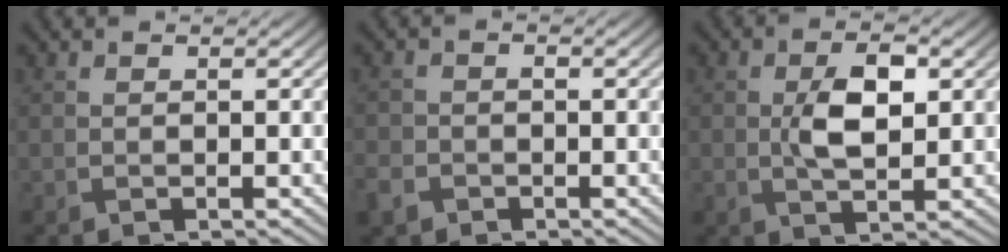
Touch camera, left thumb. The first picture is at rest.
{"total": 2.8, "force": [-1.7, 2.0, 0.9], "torque": [-0.029, -0.006, -0.041]}
{"total": 5.4, "force": [0.5, 2.6, 4.6], "torque": [-0.097, 0.000, 0.014]}